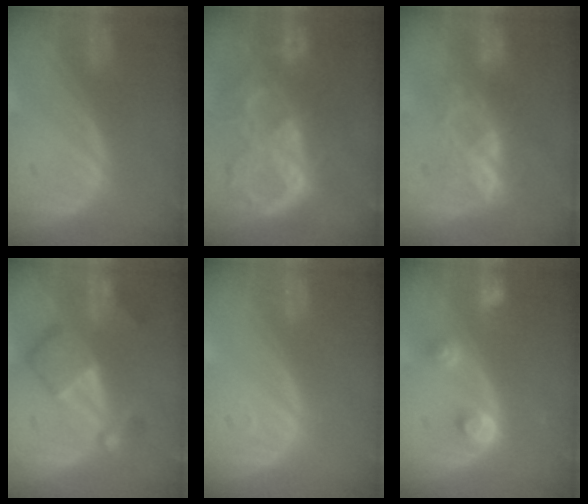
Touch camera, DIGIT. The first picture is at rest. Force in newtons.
{"total": 10.5, "press": 8.8, "slide": 5.7}
{"total": 6.8, "press": 6.1, "slide": 3.1}
{"total": 7.7, "press": 6.7, "slide": 3.8}
{"total": 0.5, "press": 0.4, "slide": 0.3}
{"total": 3.1, "press": 3.1, "slide": 0.2}